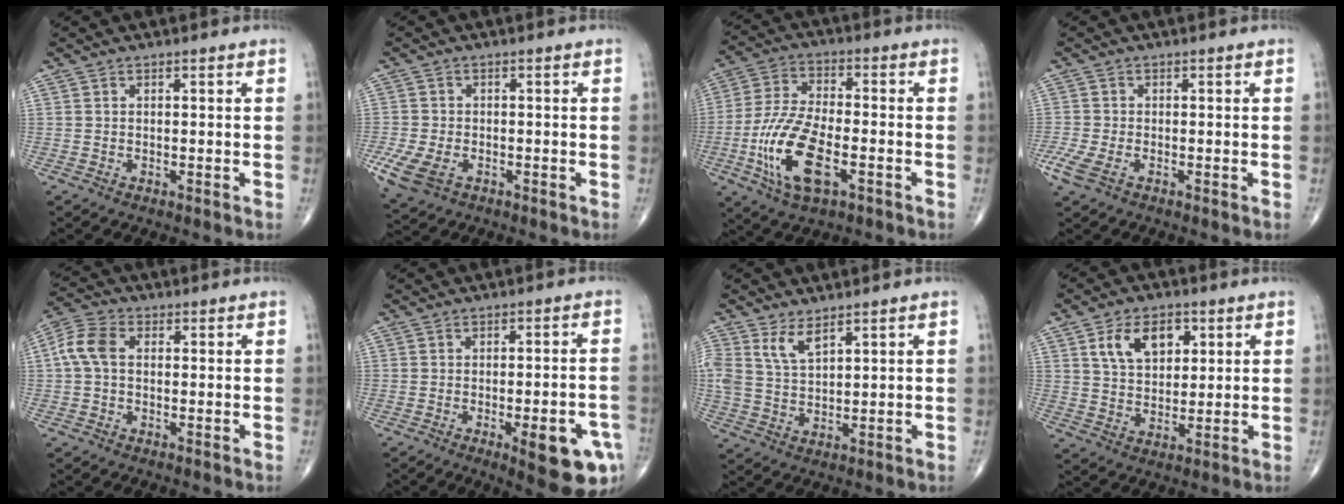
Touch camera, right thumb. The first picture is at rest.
{"total": 7.3, "force": [-3.1, 4.6, 4.7], "torque": [-0.109, -0.002, -0.053]}
{"total": 14.8, "force": [-5.0, 6.4, 12.4], "torque": [-0.258, 0.014, -0.091]}
{"total": 4.1, "force": [-2.0, 1.9, 3.0], "torque": [-0.087, -0.005, -0.043]}
{"total": 6.3, "force": [0.5, 4.3, 4.6], "torque": [-0.101, 0.021, 0.002]}
{"total": 12.5, "force": [-5.1, 3.6, 10.8], "torque": [-0.116, 0.013, -0.055]}
{"total": 5.1, "force": [3.2, 2.2, 3.3], "torque": [-0.064, -0.019, 0.069]}
{"total": 9.7, "force": [3.8, 6.2, 6.4], "torque": [-0.082, -0.011, 0.070]}